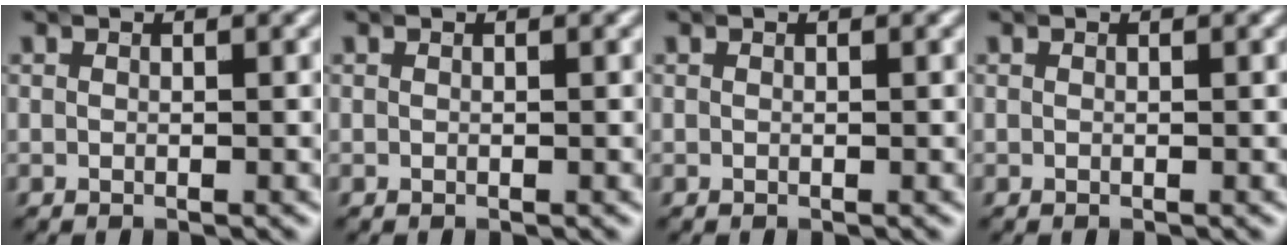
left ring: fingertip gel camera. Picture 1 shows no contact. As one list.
[{"total": 0.0}, {"total": 0.0}, {"total": 0.0}]